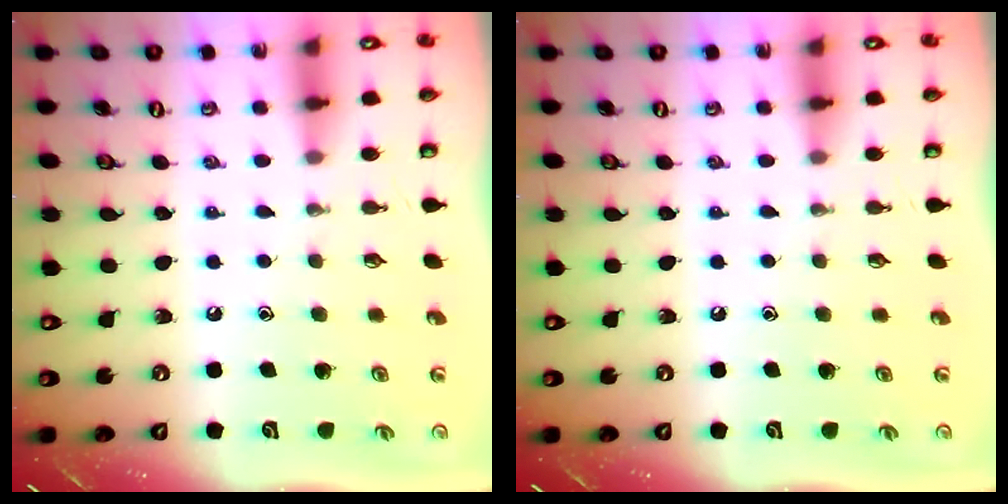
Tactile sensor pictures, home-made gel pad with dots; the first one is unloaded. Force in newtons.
{"total": 0.0}